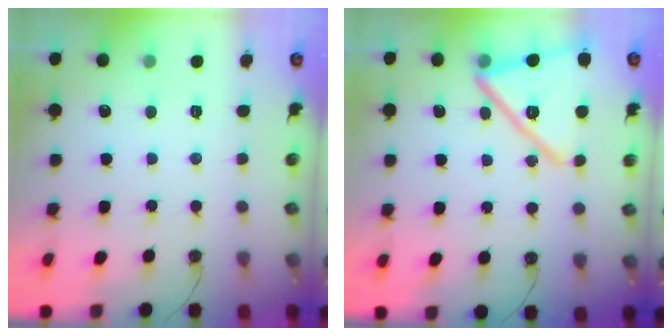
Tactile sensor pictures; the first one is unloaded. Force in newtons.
{"total": 18.5, "press": 18.5, "slide": 1.2}